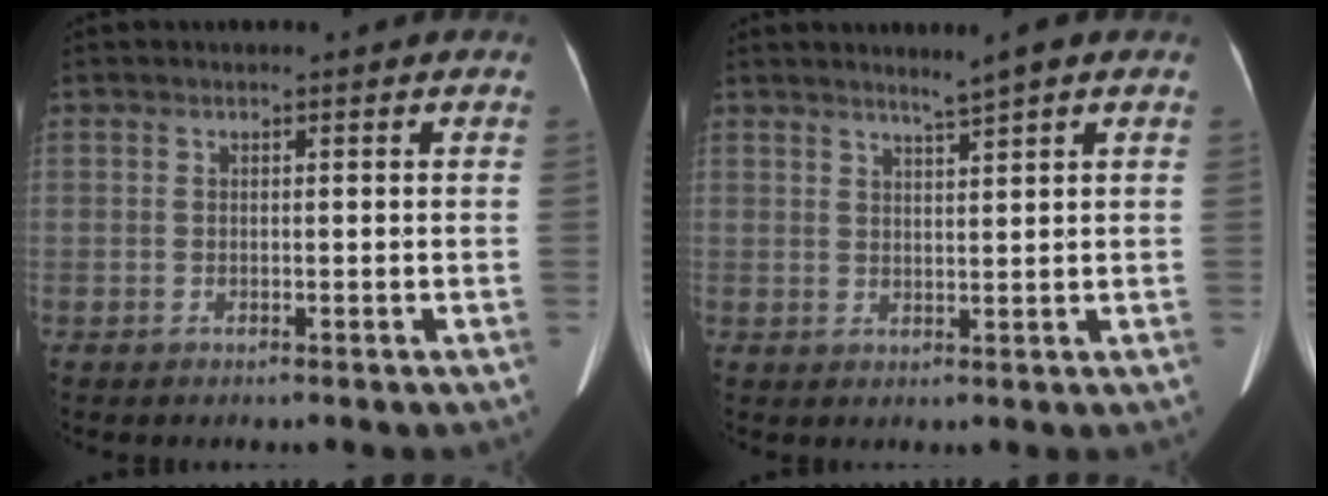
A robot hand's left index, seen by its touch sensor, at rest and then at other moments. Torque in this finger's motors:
{"motor_torque": [-0.11, -0.11, -0.08, -0.01]}